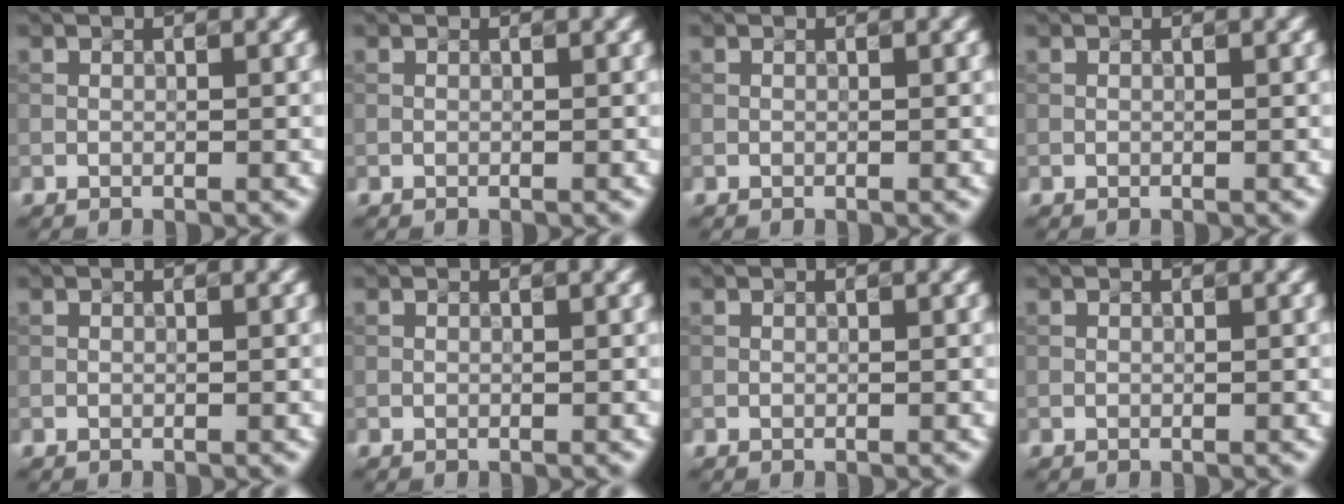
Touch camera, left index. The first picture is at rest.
{"total": 0.0}
{"total": 0.0}
{"total": 0.0}
{"total": 0.0}
{"total": 0.0}
{"total": 0.0}
{"total": 0.0}